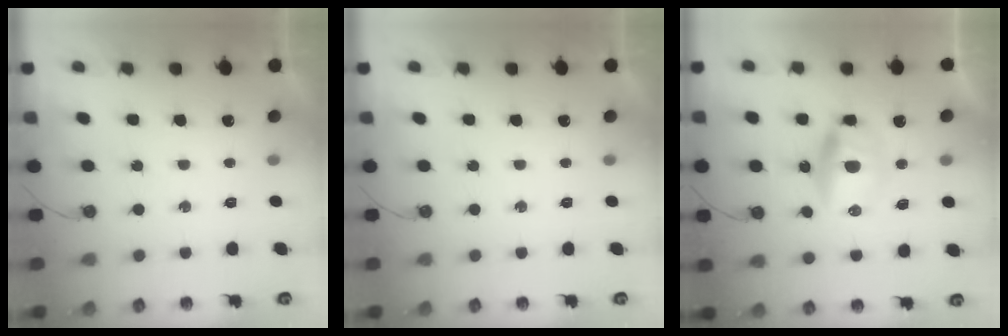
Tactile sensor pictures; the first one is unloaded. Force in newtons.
{"total": 0.0}
{"total": 8.7, "press": 8.6, "slide": 0.8}